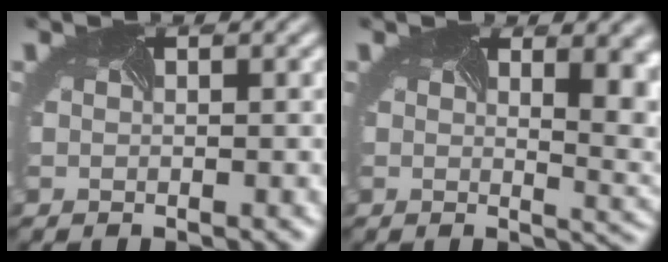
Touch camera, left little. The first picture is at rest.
{"total": 10.1, "force": [3.5, 5.1, 7.9], "torque": [-0.079, 0.025, 0.048]}